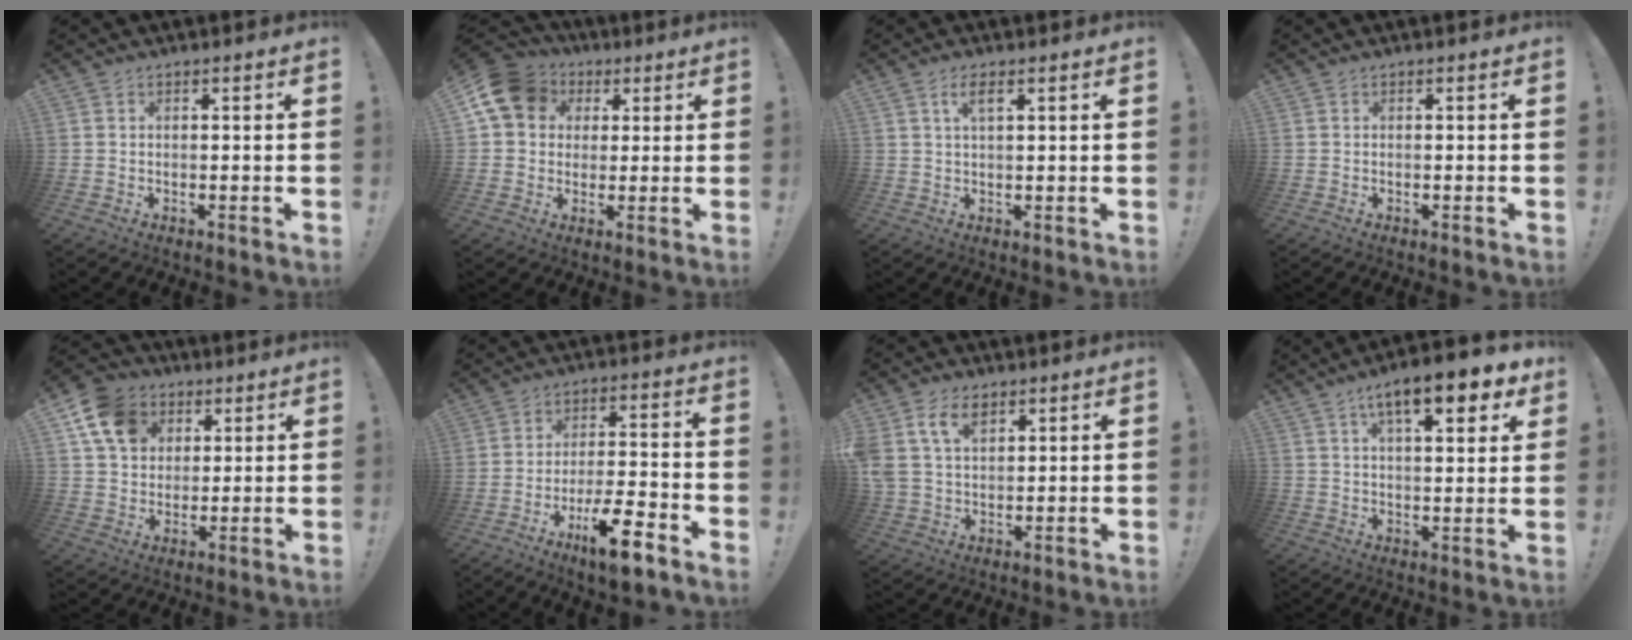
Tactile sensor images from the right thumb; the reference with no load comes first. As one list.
[{"total": 13.5, "force": [4.2, 11.0, 6.5], "torque": [-0.102, -0.007, 0.086]}, {"total": 3.5, "force": [1.8, 0.9, 2.8], "torque": [-0.051, -0.002, 0.030]}, {"total": 0.0}, {"total": 13.4, "force": [5.8, 10.4, 6.0], "torque": [-0.095, -0.019, 0.117]}, {"total": 12.2, "force": [-7.5, 3.0, 9.2], "torque": [-0.150, 0.047, -0.124]}, {"total": 9.7, "force": [5.4, 6.2, 5.2], "torque": [-0.107, -0.011, 0.104]}, {"total": 13.0, "force": [7.0, 3.7, 10.3], "torque": [-0.156, -0.028, 0.108]}]